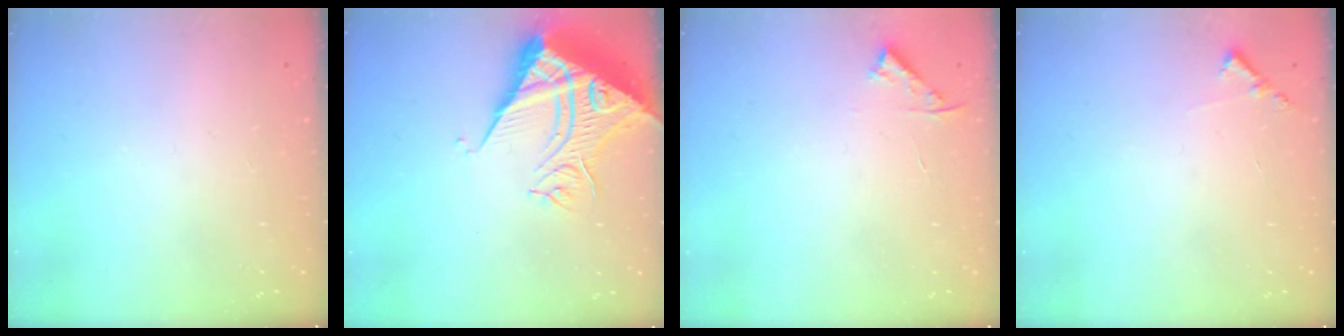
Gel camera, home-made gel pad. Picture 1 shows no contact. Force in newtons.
{"total": 12.0, "press": 11.9, "slide": 0.7}
{"total": 3.4, "press": 3.4, "slide": 0.4}
{"total": 5.8, "press": 5.8, "slide": 0.4}